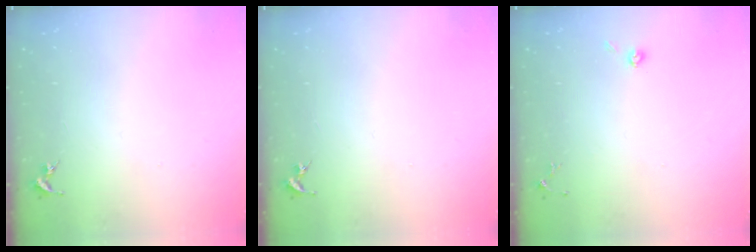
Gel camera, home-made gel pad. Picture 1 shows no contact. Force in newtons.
{"total": 0.0}
{"total": 4.5, "press": 4.4, "slide": 0.9}